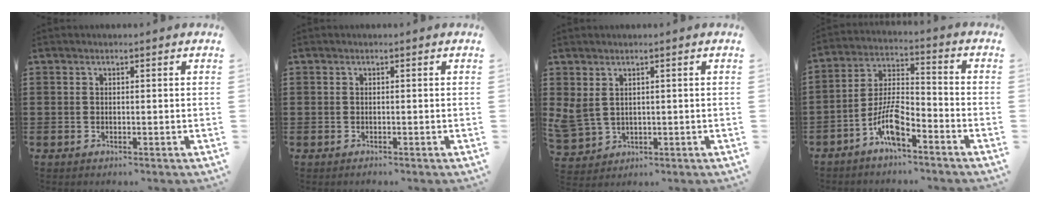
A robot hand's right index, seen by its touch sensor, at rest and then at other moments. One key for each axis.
{"total": 0.5, "fx": -0.5, "fy": 0.2, "fz": -0.1, "tx": 0.003, "ty": 0.002, "tz": -0.011}
{"total": 2.5, "fx": 1.3, "fy": 1.9, "fz": 1.1, "tx": -0.039, "ty": 0.005, "tz": 0.023}
{"total": 8.0, "fx": -5.1, "fy": 2.4, "fz": 5.7, "tx": -0.133, "ty": 0.000, "tz": -0.101}